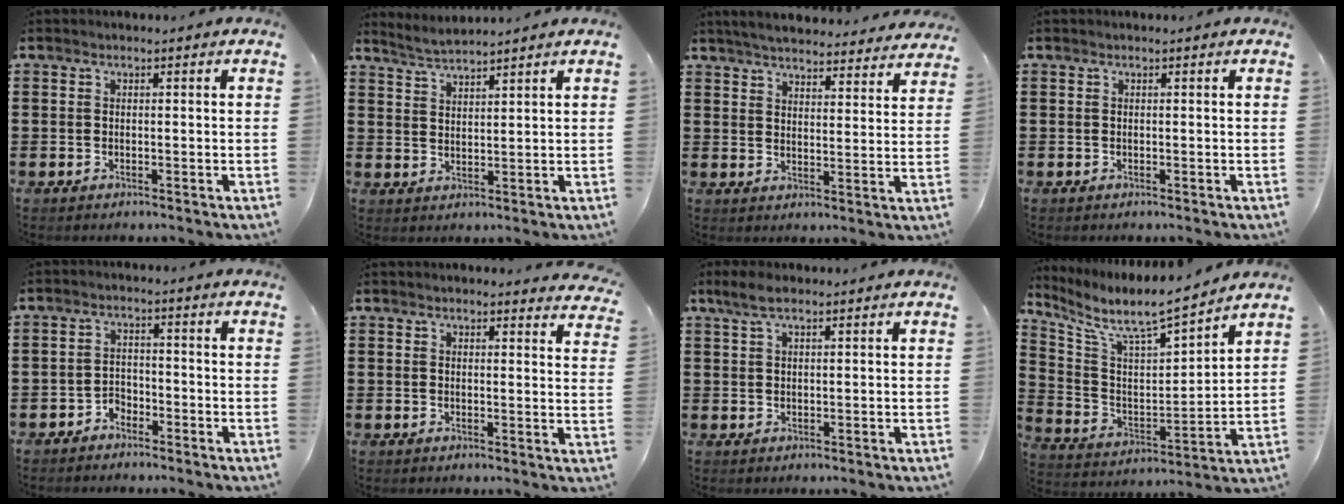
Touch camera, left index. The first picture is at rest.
{"total": 2.8, "force": [2.7, -0.5, 0.0], "torque": [-0.010, -0.010, 0.051]}
{"total": 4.9, "force": [4.8, -0.1, 0.9], "torque": [-0.038, -0.027, 0.085]}
{"total": 0.0}
{"total": 2.4, "force": [-2.3, 0.8, 0.0], "torque": [-0.011, -0.001, -0.052]}
{"total": 2.6, "force": [2.6, -0.2, 0.4], "torque": [-0.007, -0.014, 0.048]}
{"total": 3.3, "force": [2.0, 0.9, 2.4], "torque": [-0.050, 0.004, 0.038]}
{"total": 6.6, "force": [5.9, 0.8, 2.9], "torque": [-0.088, -0.052, 0.093]}